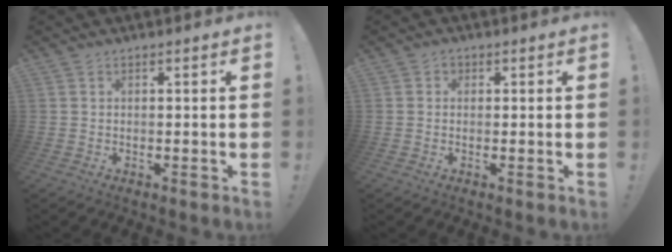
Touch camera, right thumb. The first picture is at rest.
{"total": 1.3, "force": [-0.1, 1.2, 0.5], "torque": [0.000, 0.001, -0.004]}